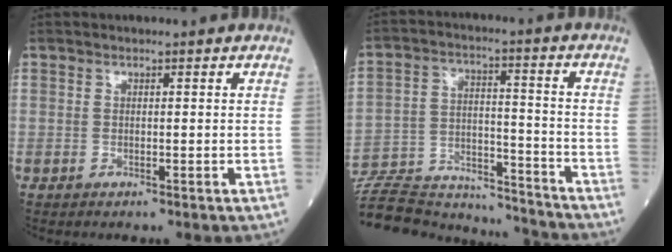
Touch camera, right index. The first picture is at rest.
{"total": 20.9, "force": [-19.9, 3.8, 4.8], "torque": [-0.121, 0.013, -0.306]}